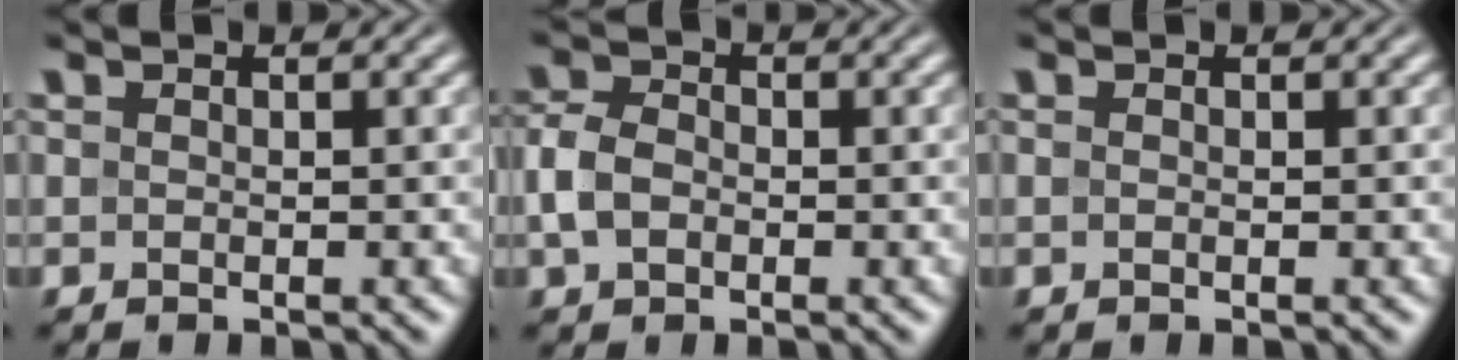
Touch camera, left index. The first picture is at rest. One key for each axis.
{"total": 3.5, "fx": -0.7, "fy": 2.6, "fz": 2.3, "tx": -0.055, "ty": 0.004, "tz": -0.022}
{"total": 0.0}